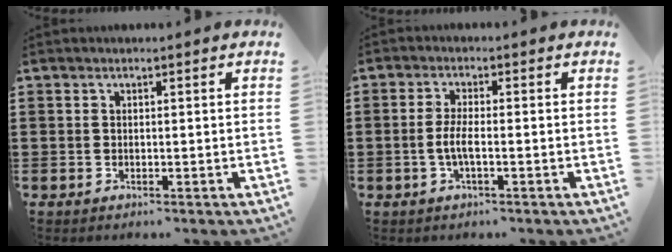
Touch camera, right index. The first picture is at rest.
{"total": 3.4, "force": [-1.0, 0.6, 3.2], "torque": [-0.078, -0.006, -0.026]}